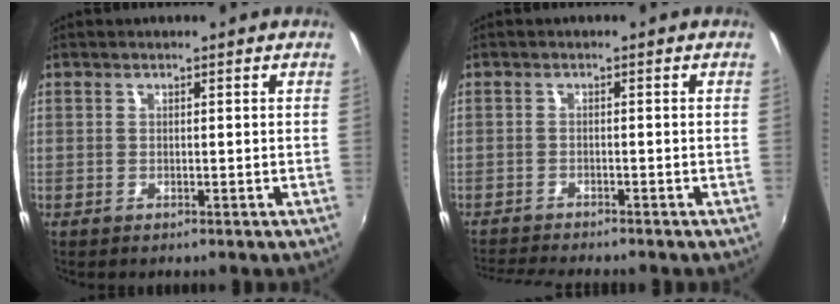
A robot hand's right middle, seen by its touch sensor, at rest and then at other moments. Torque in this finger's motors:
{"motor_torque": [0.37, -0.81, 0.10, 0.02]}